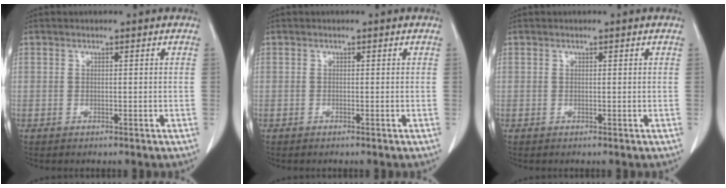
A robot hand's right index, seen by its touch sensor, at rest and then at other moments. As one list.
[{"total": 0.0}, {"total": 0.0}]